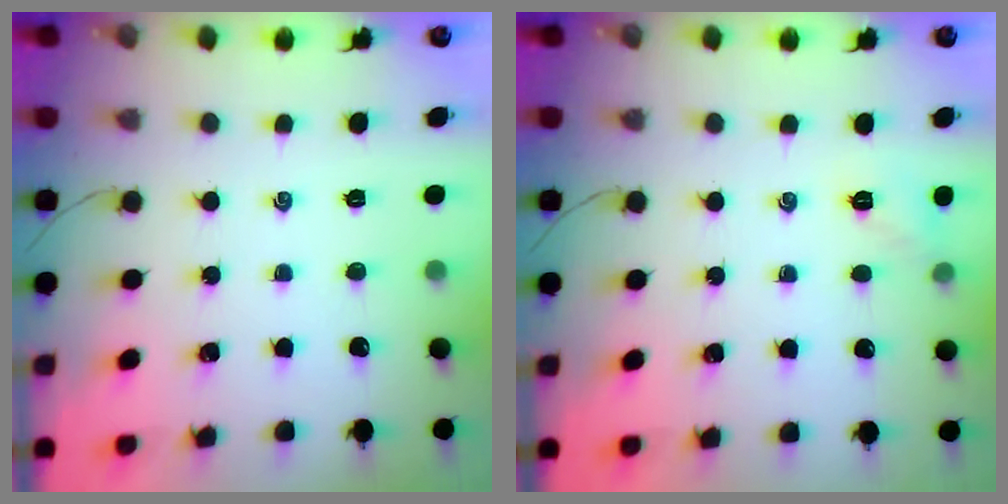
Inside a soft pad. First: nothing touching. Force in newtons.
{"total": 6.2, "press": 6.0, "slide": 1.5}